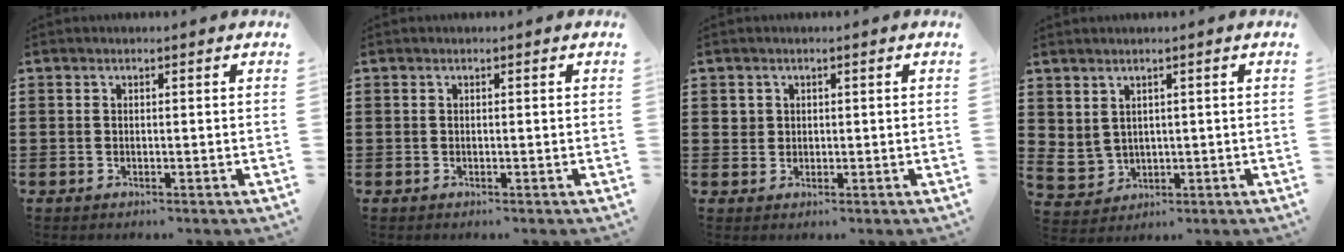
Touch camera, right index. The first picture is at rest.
{"total": 0.0}
{"total": 1.6, "force": [0.7, 1.4, 0.2], "torque": [-0.010, 0.008, 0.013]}
{"total": 3.2, "force": [1.9, 2.3, 1.0], "torque": [-0.046, -0.004, 0.033]}